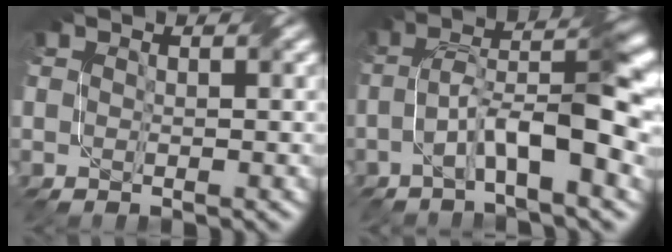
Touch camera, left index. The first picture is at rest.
{"total": 7.8, "force": [-2.3, 1.9, 7.2], "torque": [-0.125, 0.023, -0.043]}